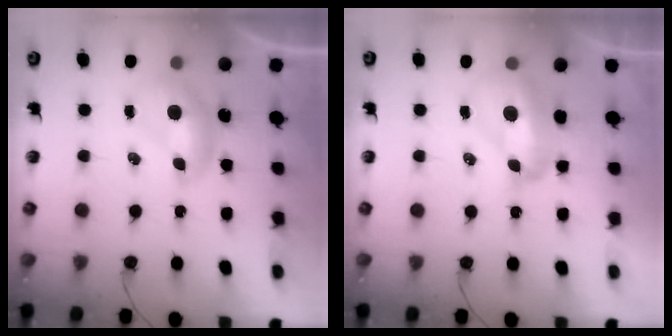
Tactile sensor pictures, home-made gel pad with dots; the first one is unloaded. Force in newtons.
{"total": 4.3, "press": 4.2, "slide": 0.8}